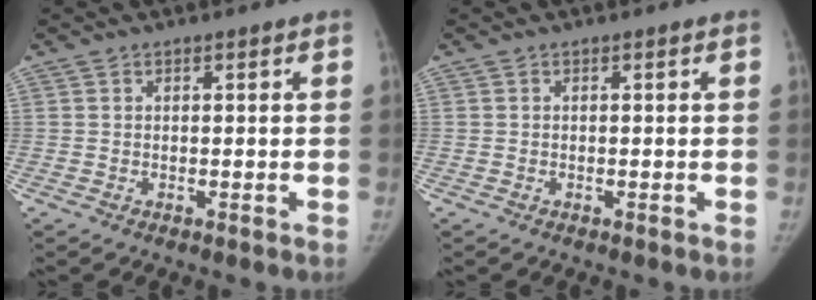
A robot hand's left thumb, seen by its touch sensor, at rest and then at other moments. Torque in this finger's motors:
{"motor_torque": [-0.20, -0.19, 0.32, -0.06, 0.00]}